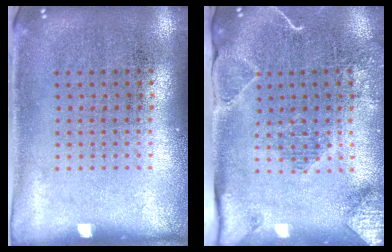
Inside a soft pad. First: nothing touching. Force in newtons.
{"total": 2.0, "press": 2.0, "slide": 0.1}